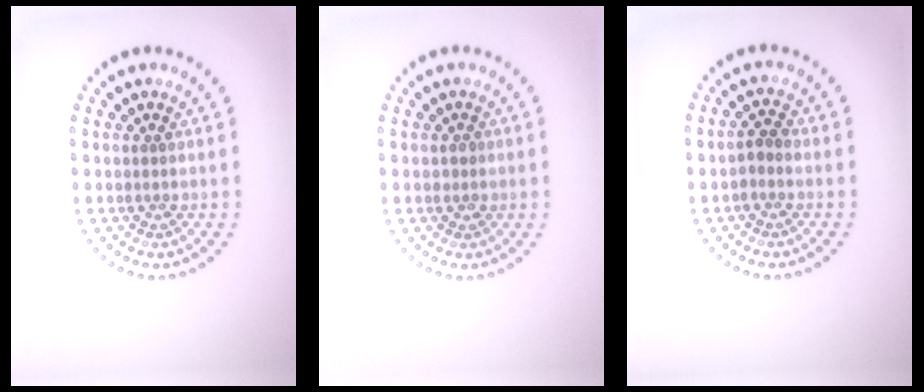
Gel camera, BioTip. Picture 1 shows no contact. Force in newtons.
{"total": 0.8, "press": 0.7, "slide": 0.3}
{"total": 1.2, "press": 1.0, "slide": 0.7}